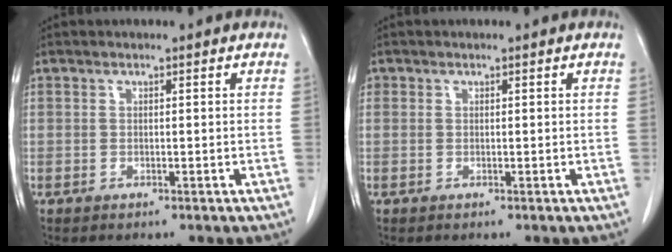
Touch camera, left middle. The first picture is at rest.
{"total": 0.0}